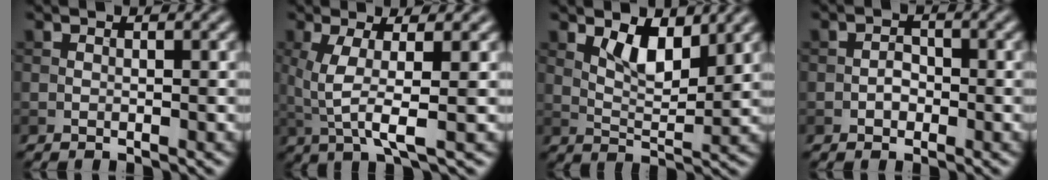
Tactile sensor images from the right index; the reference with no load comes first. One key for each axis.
{"total": 4.2, "fx": 0.0, "fy": 0.9, "fz": 4.1, "tx": -0.092, "ty": -0.004, "tz": 0.002}
{"total": 3.8, "fx": 2.1, "fy": 1.6, "fz": 2.8, "tx": -0.053, "ty": -0.006, "tz": 0.040}
{"total": 1.4, "fx": -0.5, "fy": 1.0, "fz": 0.8, "tx": -0.010, "ty": 0.003, "tz": -0.011}